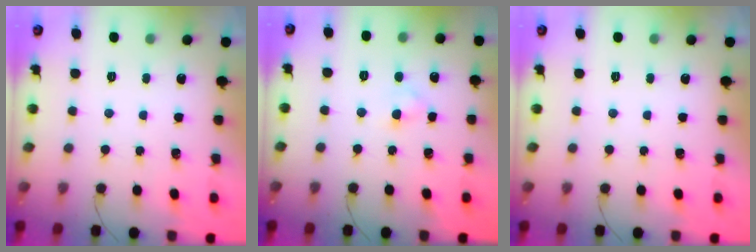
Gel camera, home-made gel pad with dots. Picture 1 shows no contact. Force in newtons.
{"total": 2.2, "press": 2.1, "slide": 0.8}
{"total": 0.0}